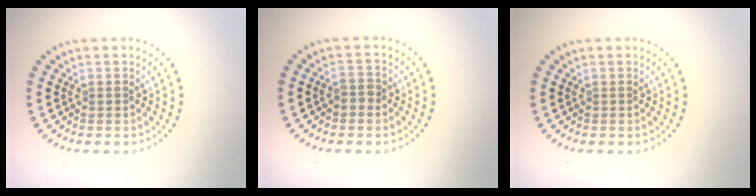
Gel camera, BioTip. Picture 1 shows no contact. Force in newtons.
{"total": 1.5, "press": 1.4, "slide": 0.6}
{"total": 0.0}